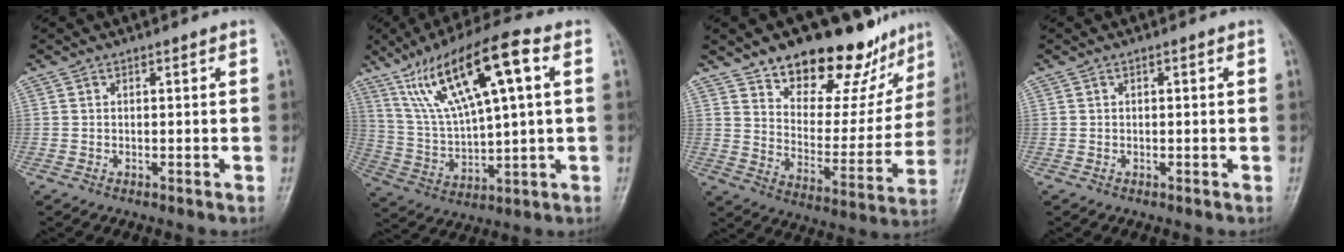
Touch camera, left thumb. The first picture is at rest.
{"total": 18.6, "force": [7.6, 4.9, 16.2], "torque": [-0.294, 0.000, 0.142]}
{"total": 22.1, "force": [16.3, 10.4, 10.6], "torque": [-0.095, -0.091, 0.243]}
{"total": 0.0}